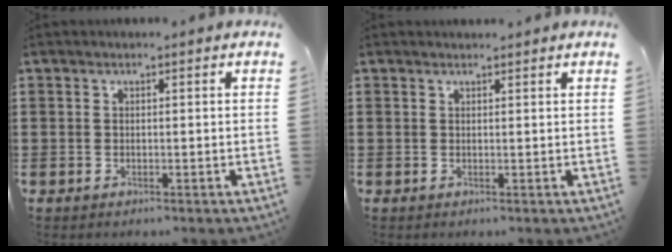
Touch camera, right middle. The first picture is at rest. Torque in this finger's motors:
{"motor_torque": [-0.12, -0.15, 0.00, 0.00]}